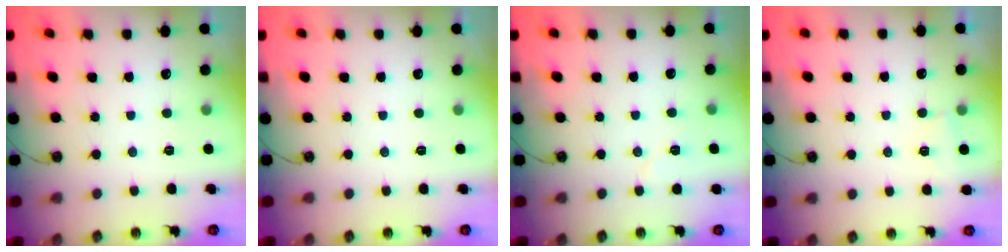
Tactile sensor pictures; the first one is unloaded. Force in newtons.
{"total": 0.0}
{"total": 4.8, "press": 4.7, "slide": 1.2}
{"total": 3.1, "press": 2.3, "slide": 2.1}